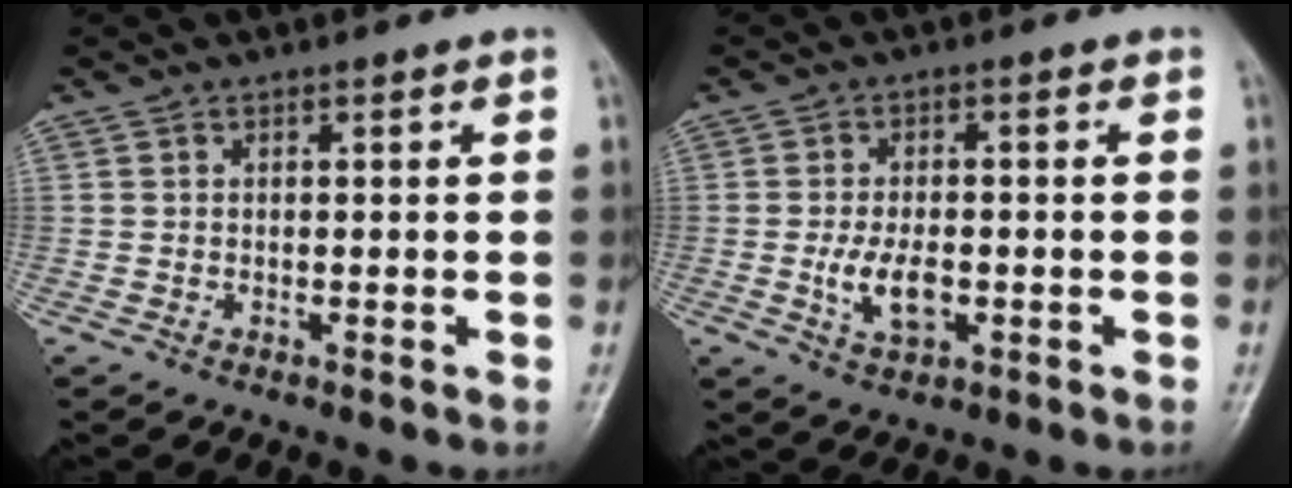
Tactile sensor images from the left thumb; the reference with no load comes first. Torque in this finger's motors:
{"motor_torque": [0.01, 0.68, 0.53, 0.00, 0.05]}